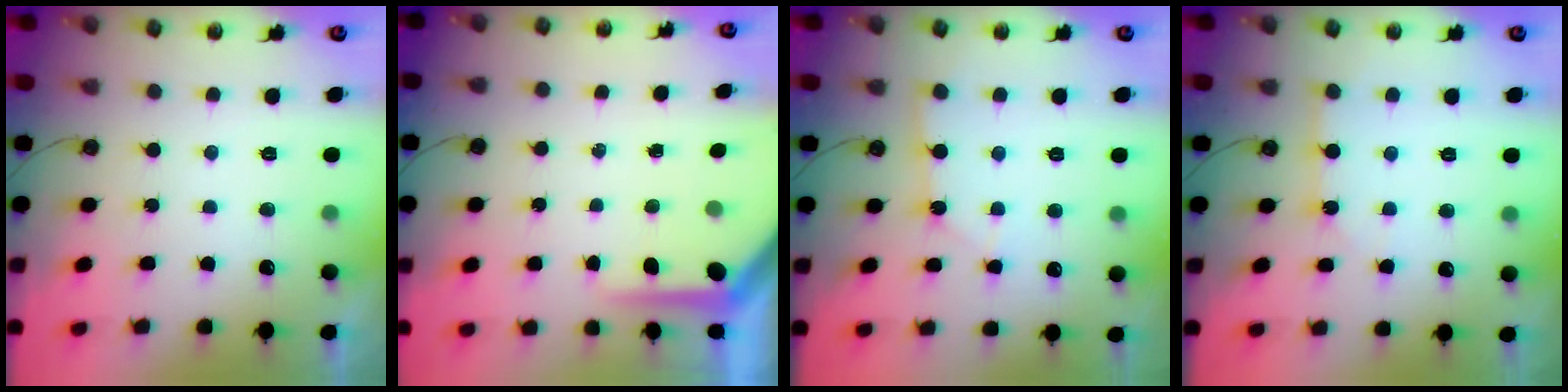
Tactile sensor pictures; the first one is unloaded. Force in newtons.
{"total": 6.3, "press": 6.2, "slide": 0.6}
{"total": 2.6, "press": 2.6, "slide": 0.2}
{"total": 4.3, "press": 4.3, "slide": 0.3}